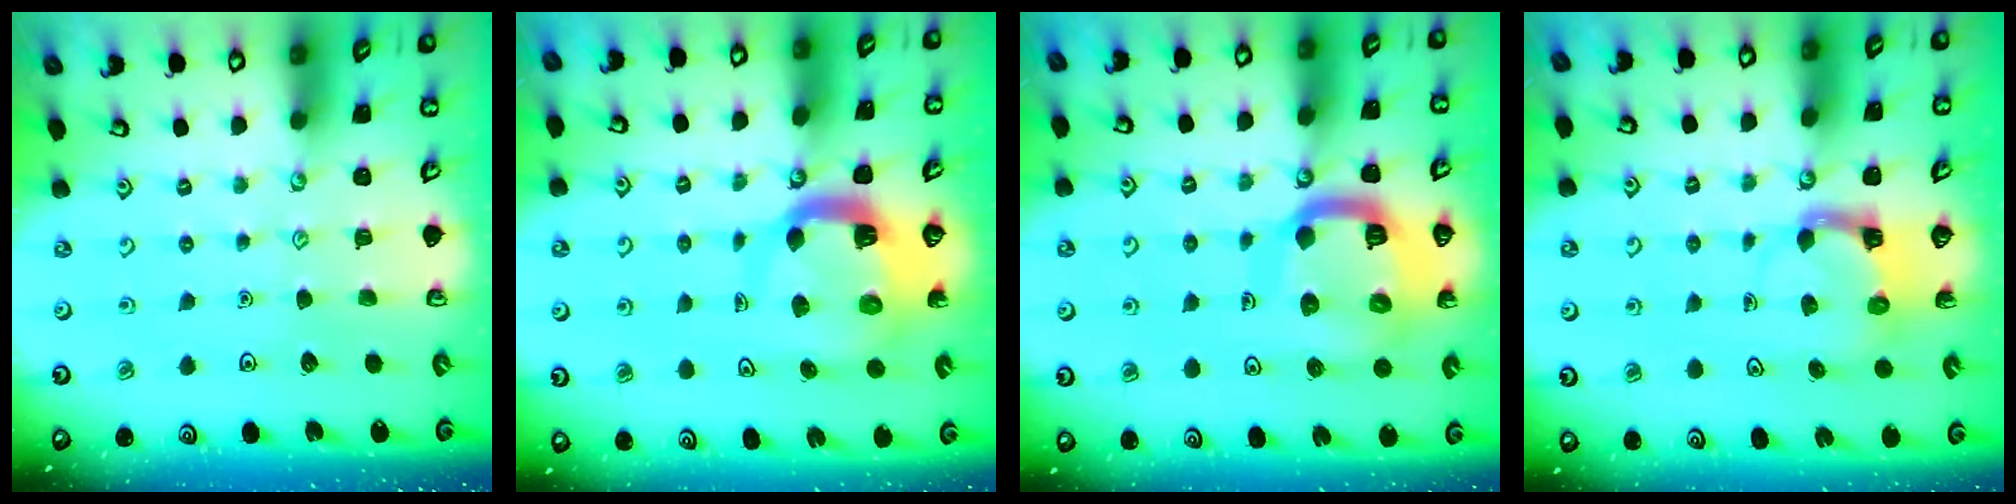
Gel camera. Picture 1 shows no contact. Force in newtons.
{"total": 8.0, "press": 7.9, "slide": 1.0}
{"total": 15.6, "press": 15.5, "slide": 1.8}
{"total": 3.7, "press": 3.7, "slide": 0.4}